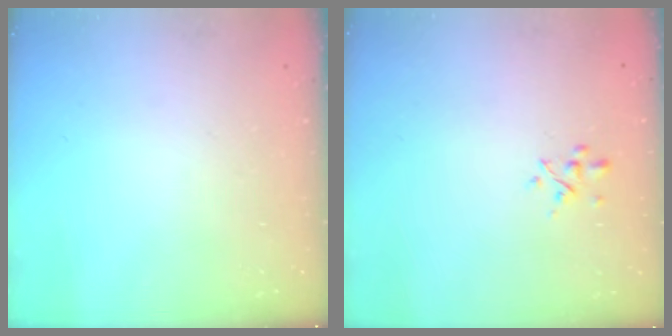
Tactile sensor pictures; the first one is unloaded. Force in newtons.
{"total": 2.2, "press": 2.0, "slide": 0.9}